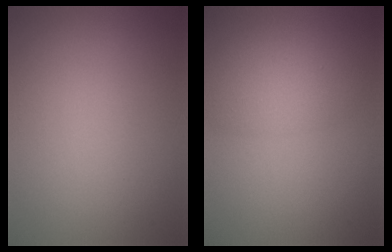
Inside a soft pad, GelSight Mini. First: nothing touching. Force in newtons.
{"total": 2.8, "press": 2.8, "slide": 0.1}